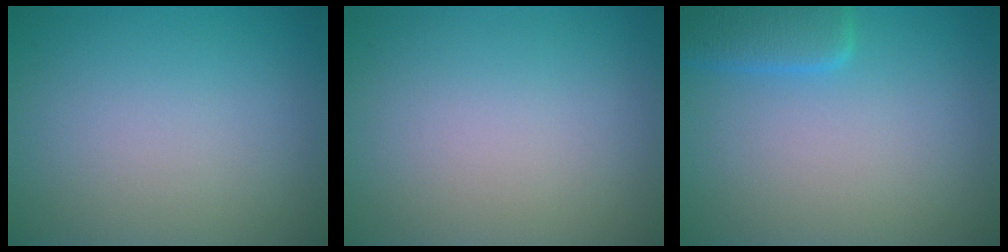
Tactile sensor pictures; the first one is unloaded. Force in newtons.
{"total": 0.0}
{"total": 2.9, "press": 2.9, "slide": 0.2}